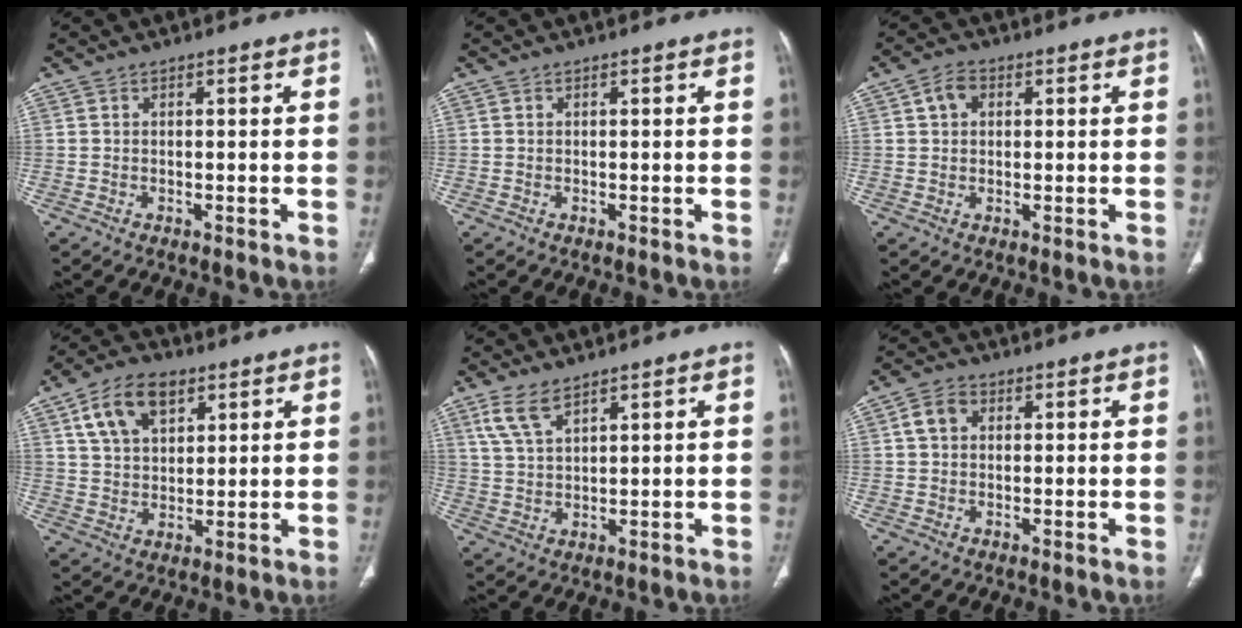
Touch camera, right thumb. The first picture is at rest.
{"total": 0.0}
{"total": 3.9, "force": [1.2, 2.9, 2.2], "torque": [-0.033, 0.007, 0.021]}
{"total": 11.2, "force": [5.4, 6.7, 7.1], "torque": [-0.108, -0.010, 0.098]}
{"total": 5.9, "force": [4.0, 2.3, 3.7], "torque": [-0.077, -0.011, 0.089]}
{"total": 4.2, "force": [1.1, 3.2, 2.4], "torque": [-0.041, 0.010, 0.019]}